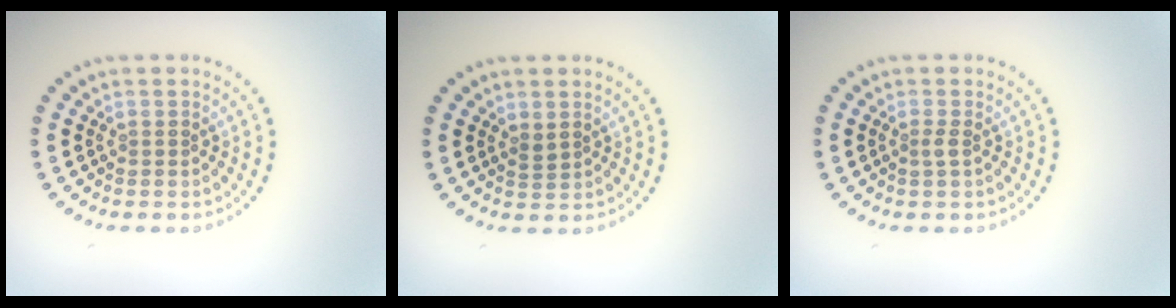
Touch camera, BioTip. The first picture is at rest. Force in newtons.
{"total": 0.9, "press": 0.7, "slide": 0.6}
{"total": 0.8, "press": 0.5, "slide": 0.6}